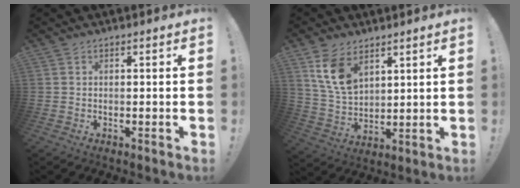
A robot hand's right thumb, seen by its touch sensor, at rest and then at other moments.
{"total": 11.1, "force": [6.3, 6.6, 6.3], "torque": [-0.122, -0.026, 0.123]}